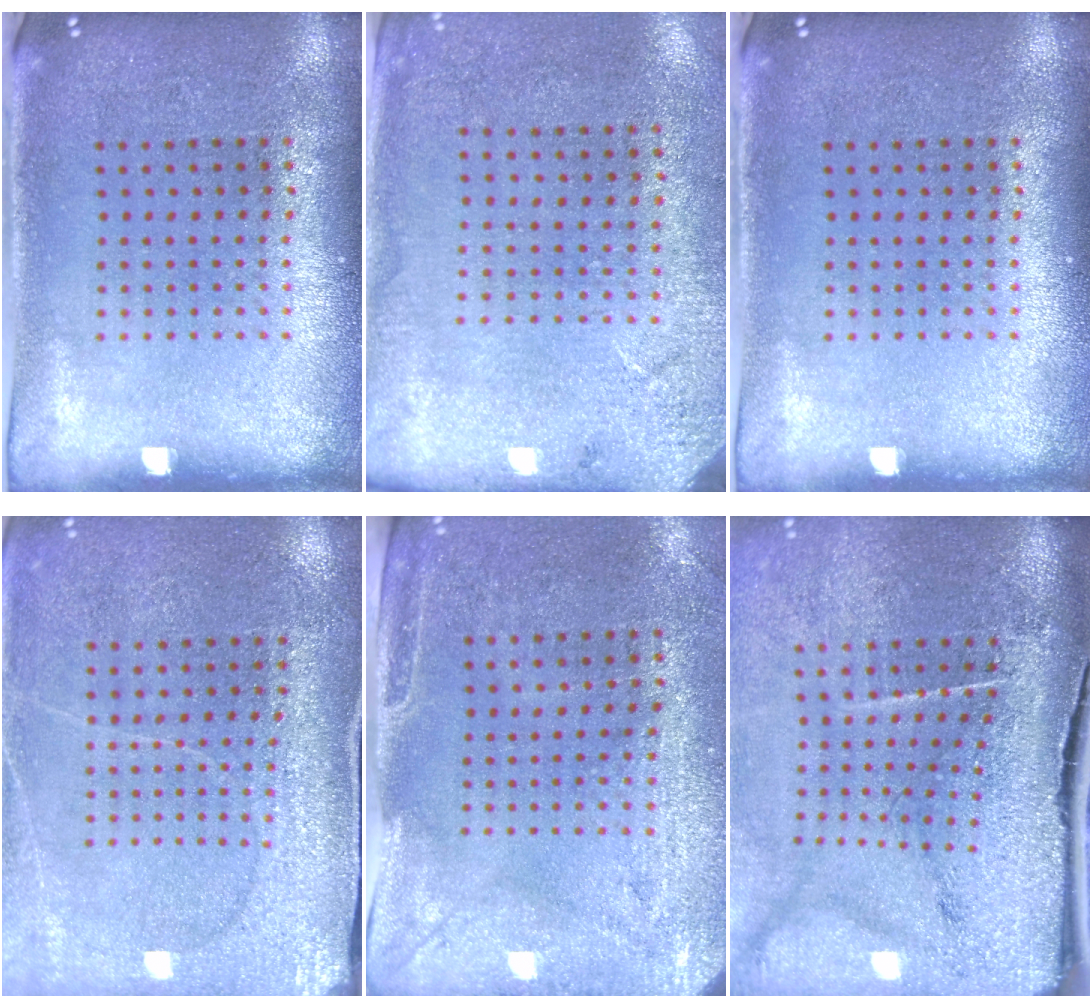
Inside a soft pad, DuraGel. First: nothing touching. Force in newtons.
{"total": 2.6, "press": 2.3, "slide": 1.2}
{"total": 0.0}
{"total": 3.0, "press": 3.0, "slide": 0.1}
{"total": 3.0, "press": 2.3, "slide": 1.8}
{"total": 4.6, "press": 3.8, "slide": 2.7}